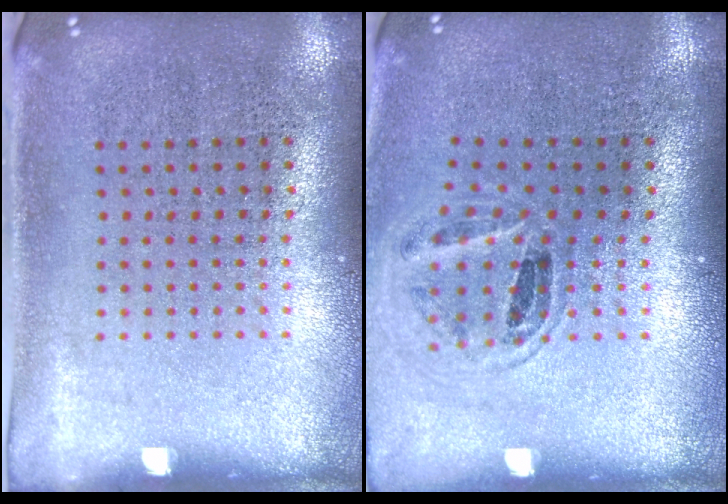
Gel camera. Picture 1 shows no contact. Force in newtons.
{"total": 0.9, "press": 0.9, "slide": 0.2}